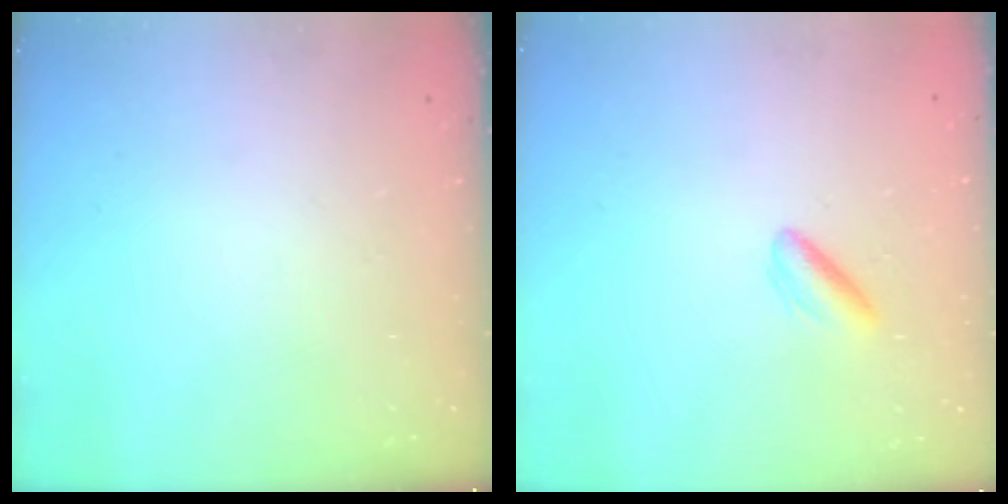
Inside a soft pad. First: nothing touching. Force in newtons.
{"total": 3.0, "press": 2.8, "slide": 1.2}